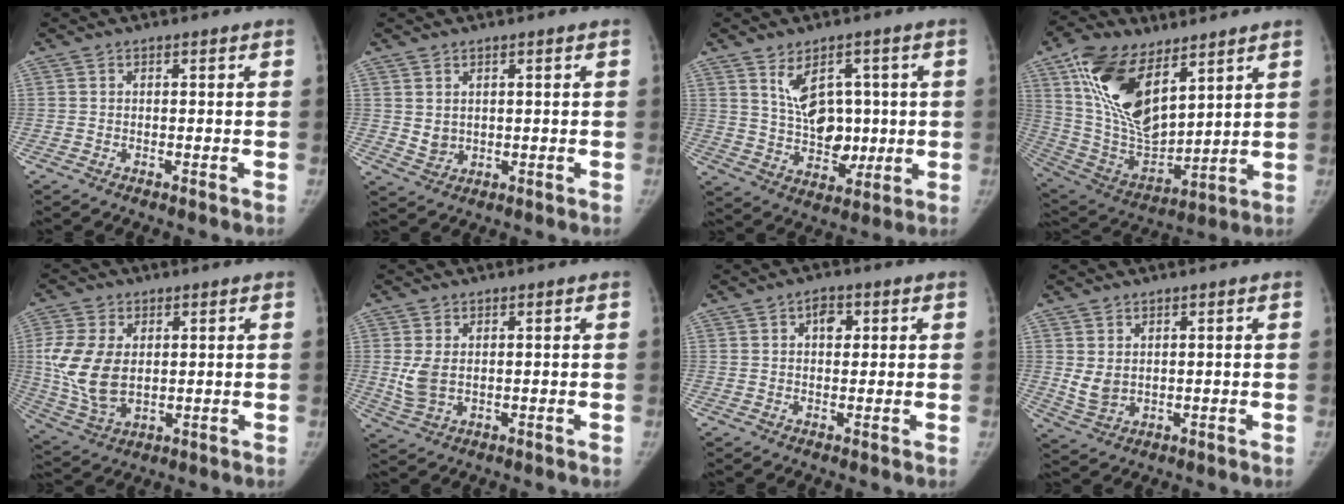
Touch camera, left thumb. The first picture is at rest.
{"total": 2.9, "force": [0.9, 2.3, 1.4], "torque": [-0.016, -0.012, 0.026]}
{"total": 11.1, "force": [2.9, 7.8, 7.3], "torque": [-0.078, -0.015, 0.067]}
{"total": 20.6, "force": [10.3, 10.2, 14.6], "torque": [-0.254, -0.047, 0.205]}
{"total": 12.5, "force": [1.6, 8.1, 9.3], "torque": [-0.183, -0.010, 0.041]}
{"total": 4.8, "force": [0.6, 3.2, 3.5], "torque": [-0.076, -0.006, 0.021]}
{"total": 3.5, "force": [1.2, 2.2, 2.4], "torque": [-0.022, 0.000, 0.015]}
{"total": 4.2, "force": [1.1, 3.0, 2.7], "torque": [-0.045, -0.013, 0.035]}